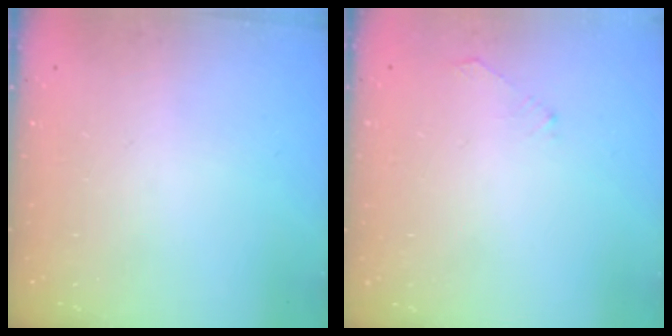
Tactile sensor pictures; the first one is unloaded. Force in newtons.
{"total": 1.8, "press": 1.8, "slide": 0.4}